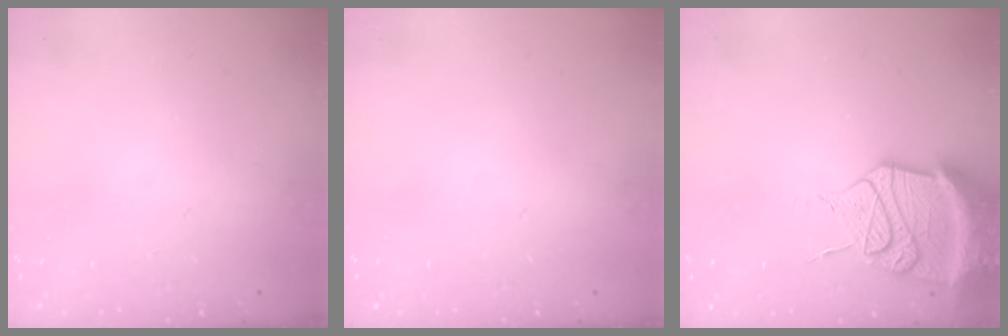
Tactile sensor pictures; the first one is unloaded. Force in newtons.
{"total": 0.0}
{"total": 18.2, "press": 17.9, "slide": 3.3}